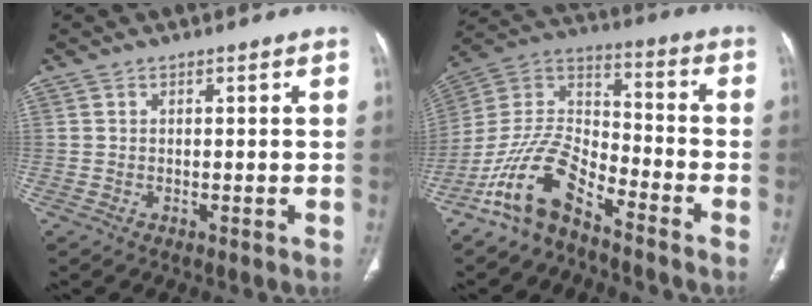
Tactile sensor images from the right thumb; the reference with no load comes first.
{"total": 13.2, "force": [-9.4, 5.4, 7.6], "torque": [-0.139, 0.082, -0.188]}